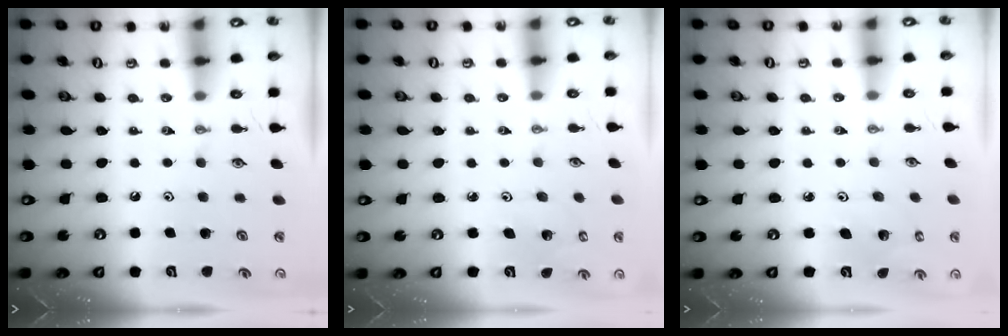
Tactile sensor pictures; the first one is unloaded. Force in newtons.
{"total": 2.0, "press": 2.0, "slide": 0.1}
{"total": 2.7, "press": 2.7, "slide": 0.2}